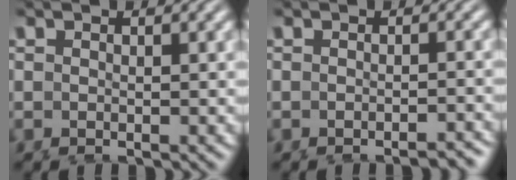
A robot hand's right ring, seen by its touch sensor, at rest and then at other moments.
{"total": 2.2, "force": [-2.1, 0.1, 0.6], "torque": [-0.006, -0.001, -0.032]}